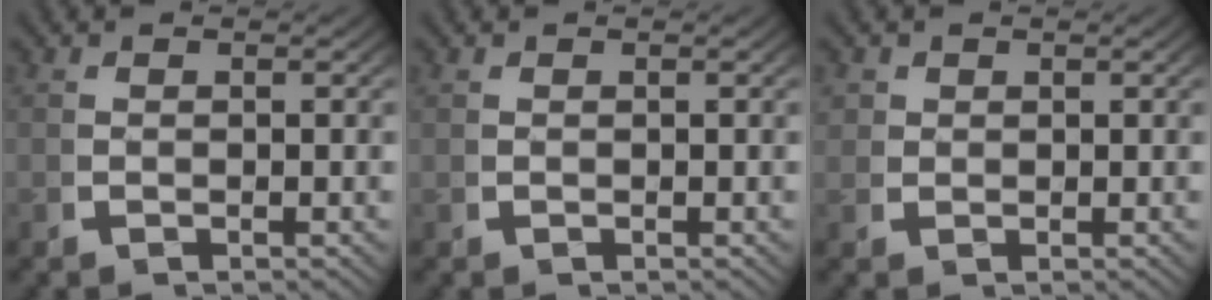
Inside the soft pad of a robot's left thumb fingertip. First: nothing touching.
{"total": 0.0}
{"total": 1.4, "force": [0.9, 1.1, 0.1], "torque": [-0.005, -0.008, 0.022]}